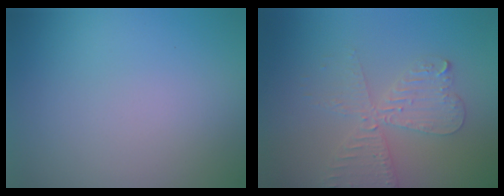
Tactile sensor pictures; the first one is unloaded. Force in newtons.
{"total": 4.1, "press": 3.6, "slide": 2.1}